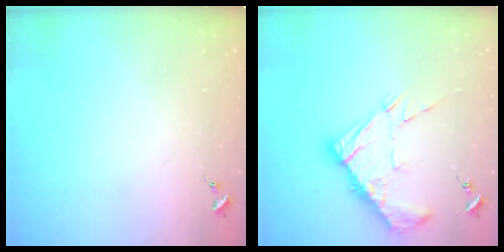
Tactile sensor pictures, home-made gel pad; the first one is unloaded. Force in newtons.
{"total": 13.3, "press": 13.2, "slide": 1.2}